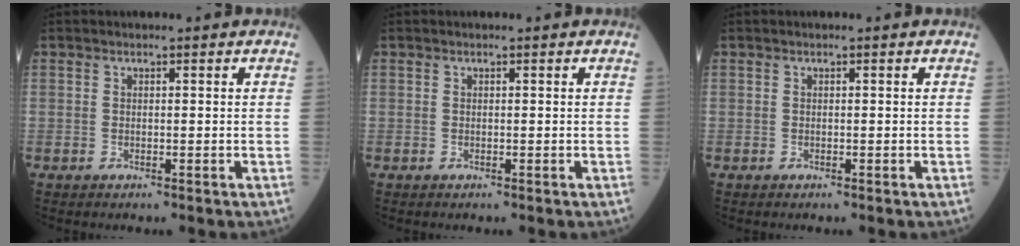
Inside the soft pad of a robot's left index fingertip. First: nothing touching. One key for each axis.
{"total": 0.0}
{"total": 0.0}